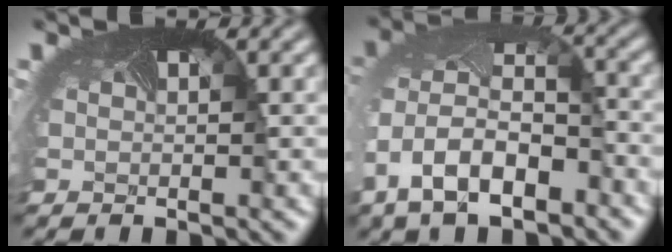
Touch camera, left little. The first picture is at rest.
{"total": 9.3, "force": [-4.3, 5.5, 6.2], "torque": [-0.142, -0.028, -0.066]}